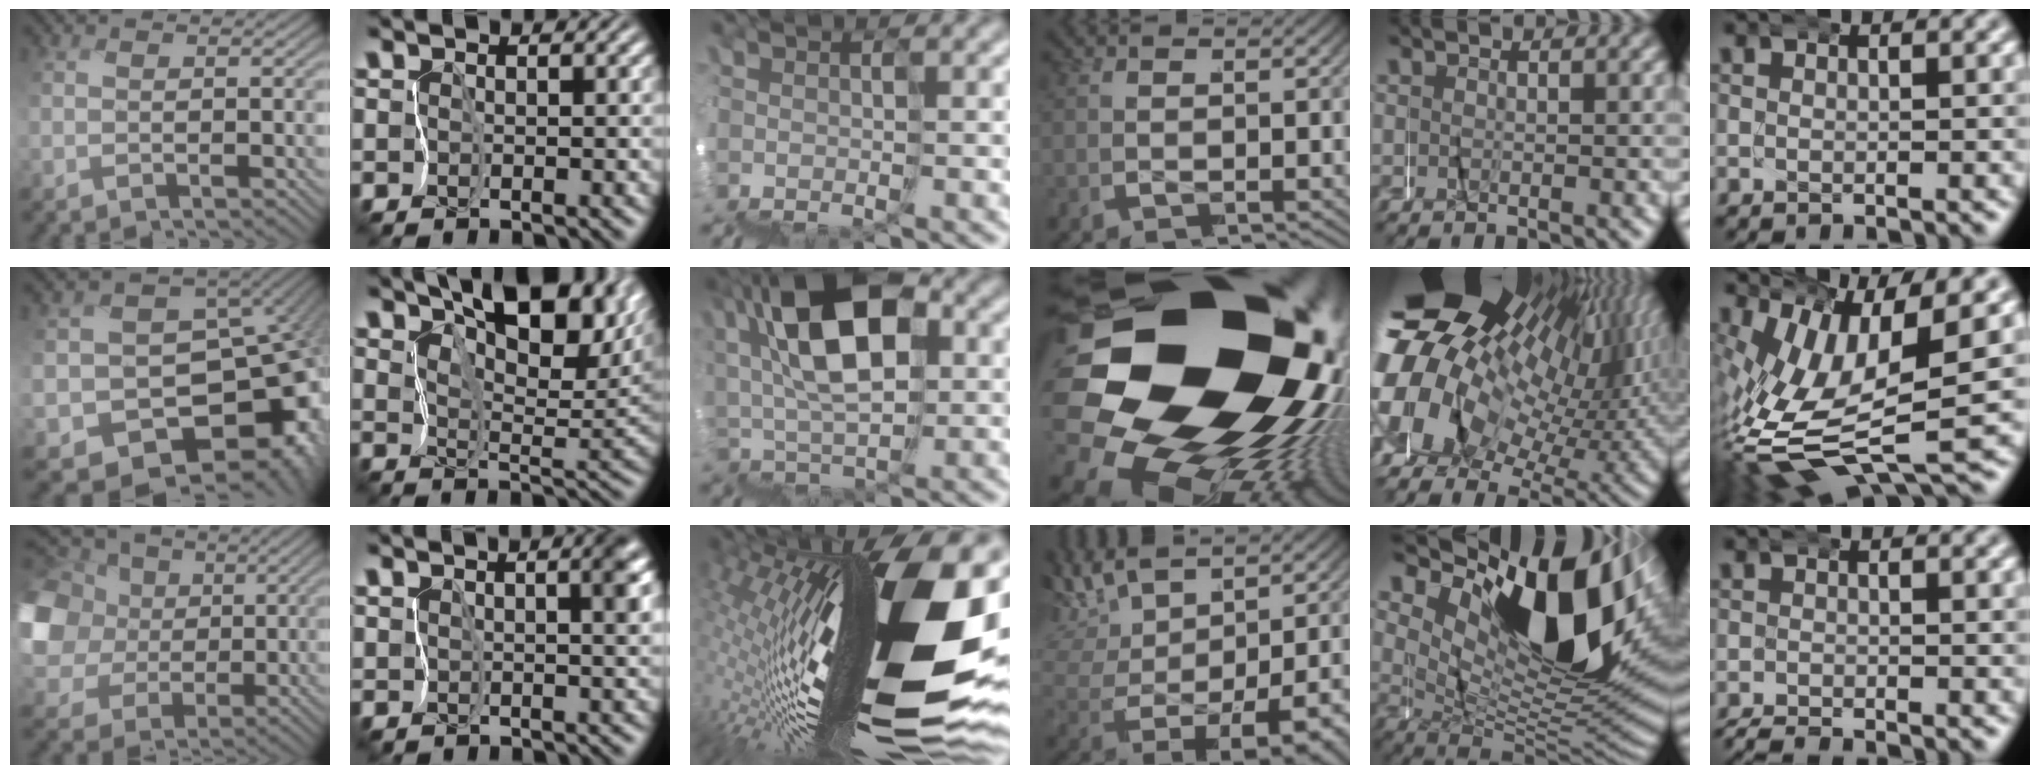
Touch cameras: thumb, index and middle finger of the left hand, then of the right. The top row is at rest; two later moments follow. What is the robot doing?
{"motion": "wrap", "object": "masking tape"}